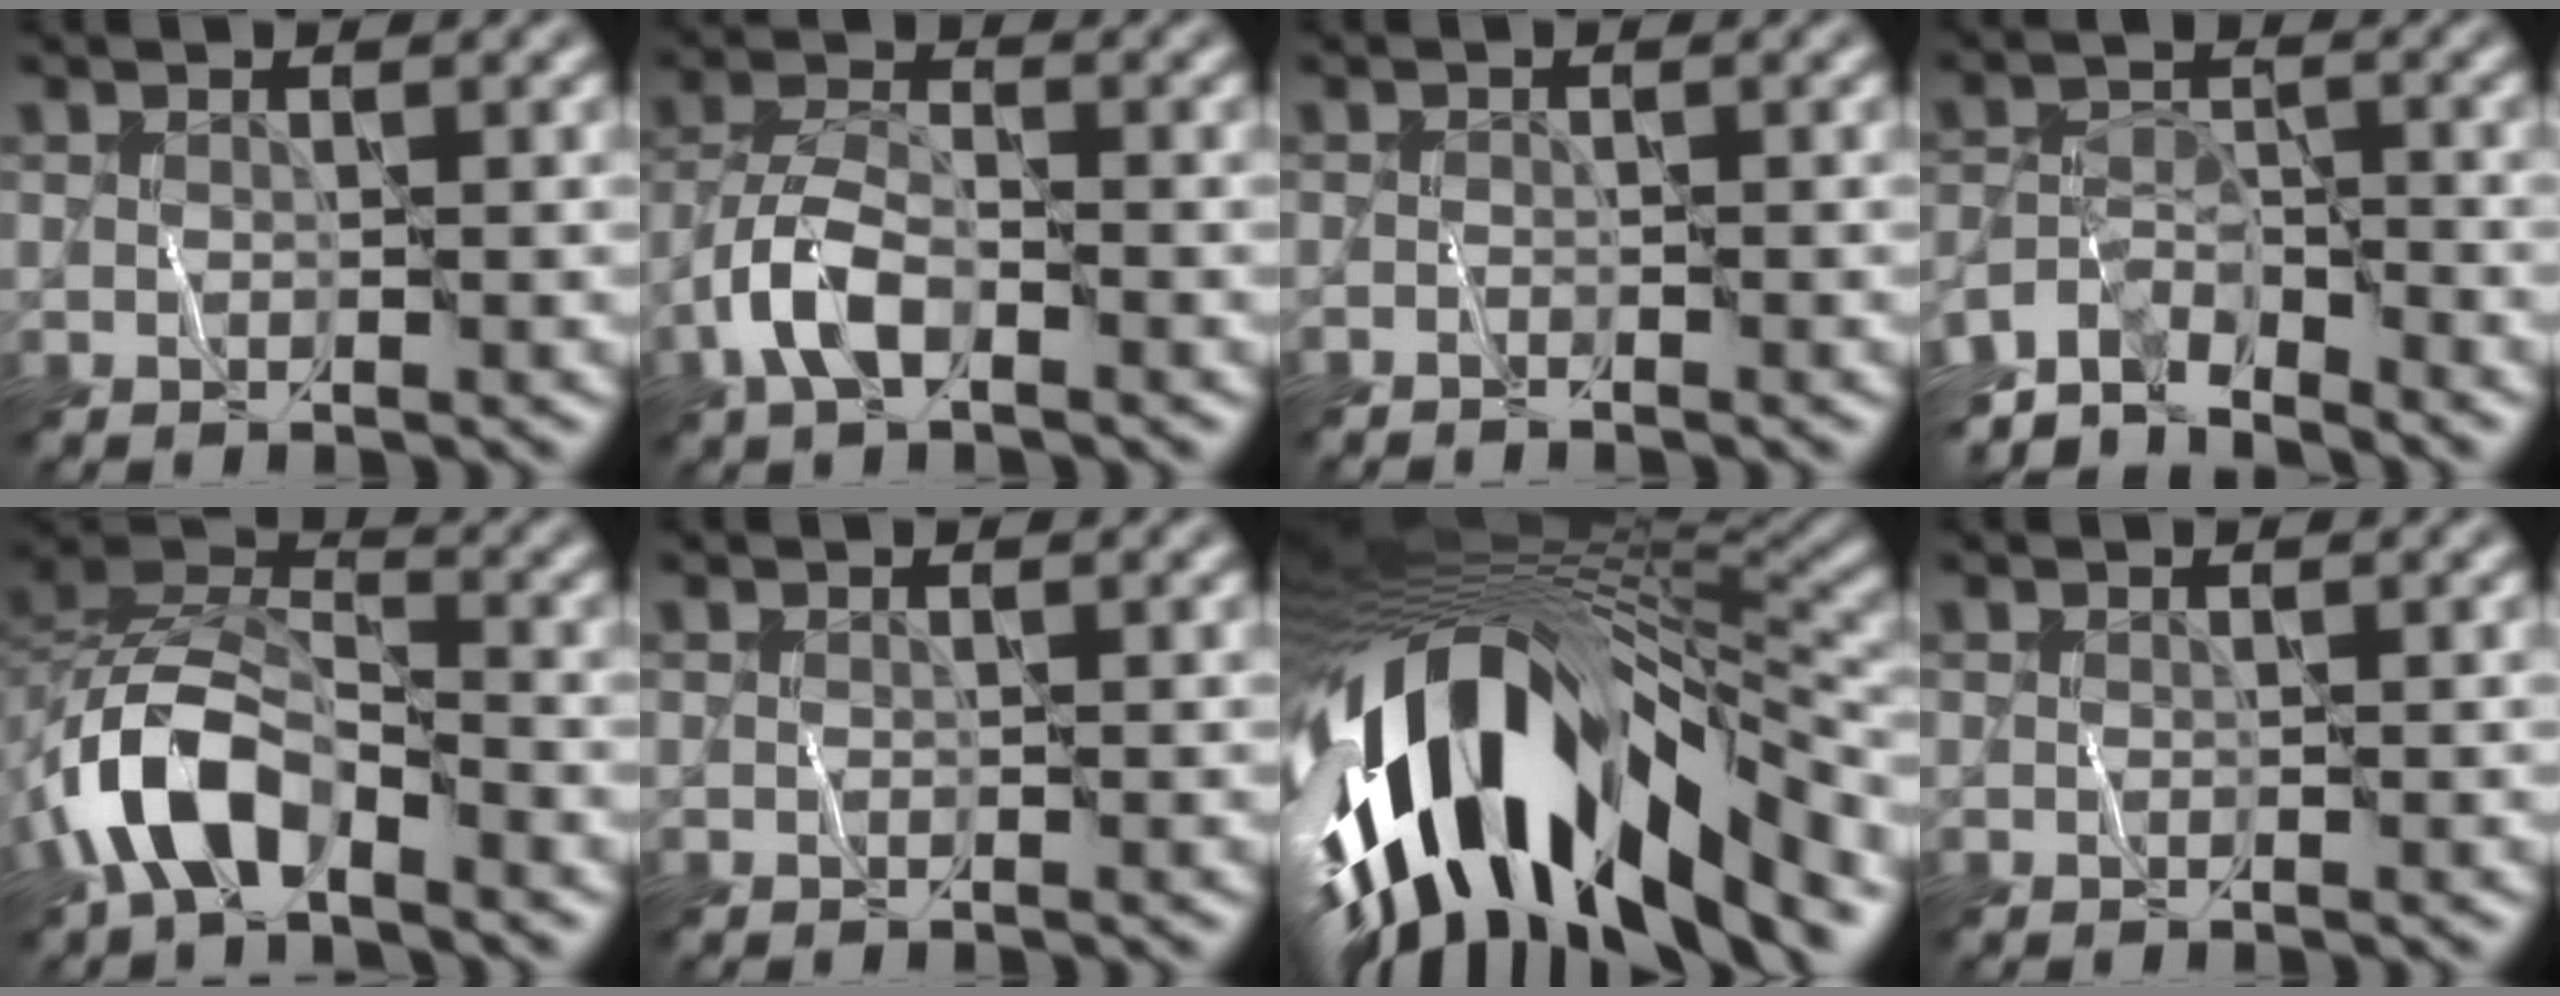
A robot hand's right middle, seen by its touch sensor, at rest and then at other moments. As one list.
[{"total": 4.2, "force": [-2.0, 2.0, 3.1], "torque": [-0.059, 0.008, -0.049]}, {"total": 0.7, "force": [-0.6, 0.1, 0.0], "torque": [0.000, 0.001, -0.015]}, {"total": 5.8, "force": [-4.0, 2.3, 3.4], "torque": [-0.056, -0.007, -0.080]}, {"total": 7.3, "force": [-3.8, 4.0, 4.9], "torque": [-0.087, 0.000, -0.082]}, {"total": 0.0}, {"total": 16.4, "force": [-4.5, 7.2, 14.0], "torque": [-0.244, -0.013, -0.062]}, {"total": 0.0}]